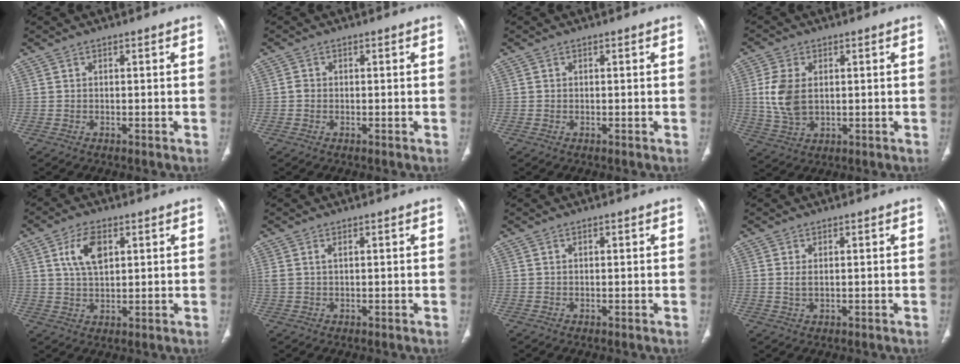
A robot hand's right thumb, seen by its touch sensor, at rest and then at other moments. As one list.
[{"total": 0.9, "force": [-0.2, 0.8, 0.4], "torque": [-0.004, 0.003, -0.006]}, {"total": 0.0}, {"total": 8.5, "force": [0.9, 5.4, 6.5], "torque": [-0.135, -0.003, 0.026]}, {"total": 7.3, "force": [2.7, 3.9, 5.5], "torque": [-0.098, -0.007, 0.055]}, {"total": 1.6, "force": [0.7, 0.7, 1.2], "torque": [-0.037, 0.012, 0.023]}, {"total": 0.5, "force": [0.3, 0.3, 0.4], "torque": [-0.006, 0.000, 0.005]}, {"total": 1.8, "force": [0.4, 0.9, 1.5], "torque": [-0.030, -0.003, 0.013]}]